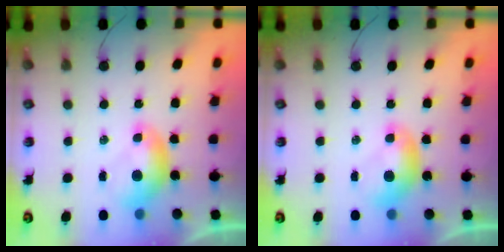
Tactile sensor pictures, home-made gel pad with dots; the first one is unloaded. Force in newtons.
{"total": 0.0}